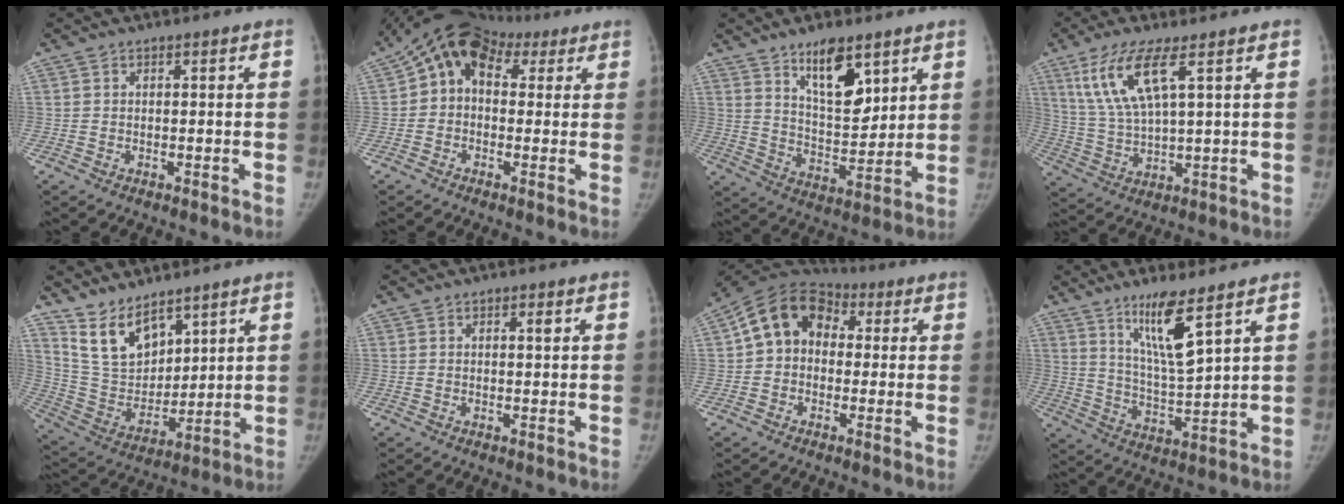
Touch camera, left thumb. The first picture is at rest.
{"total": 11.4, "force": [3.5, 8.6, 6.7], "torque": [-0.080, 0.038, 0.046]}
{"total": 12.2, "force": [7.1, 5.4, 8.3], "torque": [-0.109, -0.050, 0.128]}
{"total": 11.0, "force": [5.0, 2.8, 9.4], "torque": [-0.209, -0.020, 0.109]}
{"total": 12.0, "force": [8.6, 6.2, 5.7], "torque": [-0.079, -0.054, 0.190]}
{"total": 1.3, "force": [0.5, 0.6, 1.1], "torque": [-0.014, 0.000, 0.006]}
{"total": 12.1, "force": [1.4, 9.6, 7.1], "torque": [-0.105, 0.035, 0.008]}
{"total": 10.6, "force": [6.5, 1.3, 8.3], "torque": [-0.149, -0.051, 0.128]}